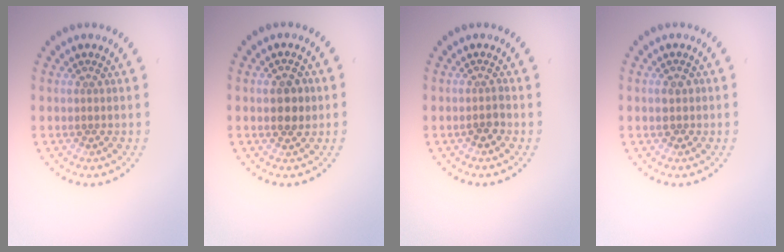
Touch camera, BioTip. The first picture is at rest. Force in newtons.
{"total": 2.5, "press": 2.5, "slide": 0.1}
{"total": 1.3, "press": 1.1, "slide": 0.6}
{"total": 1.4, "press": 1.4, "slide": 0.3}